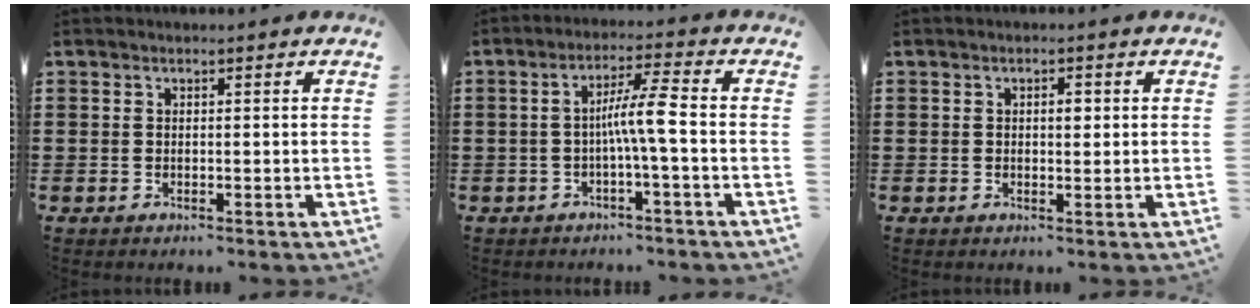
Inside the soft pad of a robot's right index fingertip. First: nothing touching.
{"total": 6.0, "force": [-1.0, 0.0, 5.9], "torque": [-0.109, 0.003, -0.026]}
{"total": 1.6, "force": [0.2, 0.7, 1.5], "torque": [-0.029, 0.005, 0.001]}